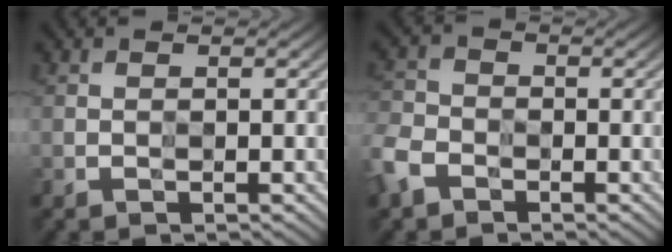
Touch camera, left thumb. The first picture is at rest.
{"total": 5.9, "force": [-3.9, 3.8, 2.2], "torque": [-0.058, -0.009, -0.093]}